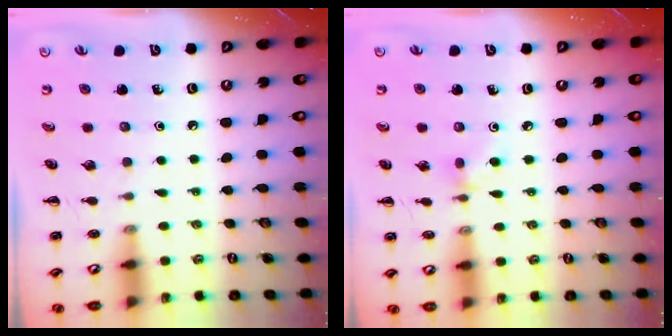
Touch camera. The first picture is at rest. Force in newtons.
{"total": 3.8, "press": 3.6, "slide": 1.4}